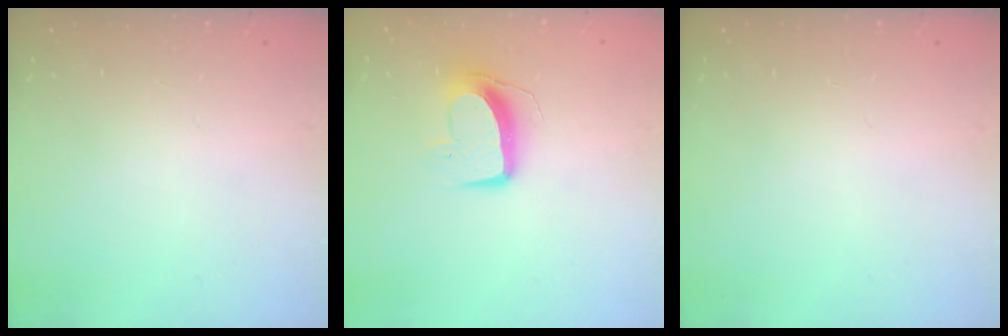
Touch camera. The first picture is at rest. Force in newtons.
{"total": 10.5, "press": 10.5, "slide": 0.4}
{"total": 0.0}